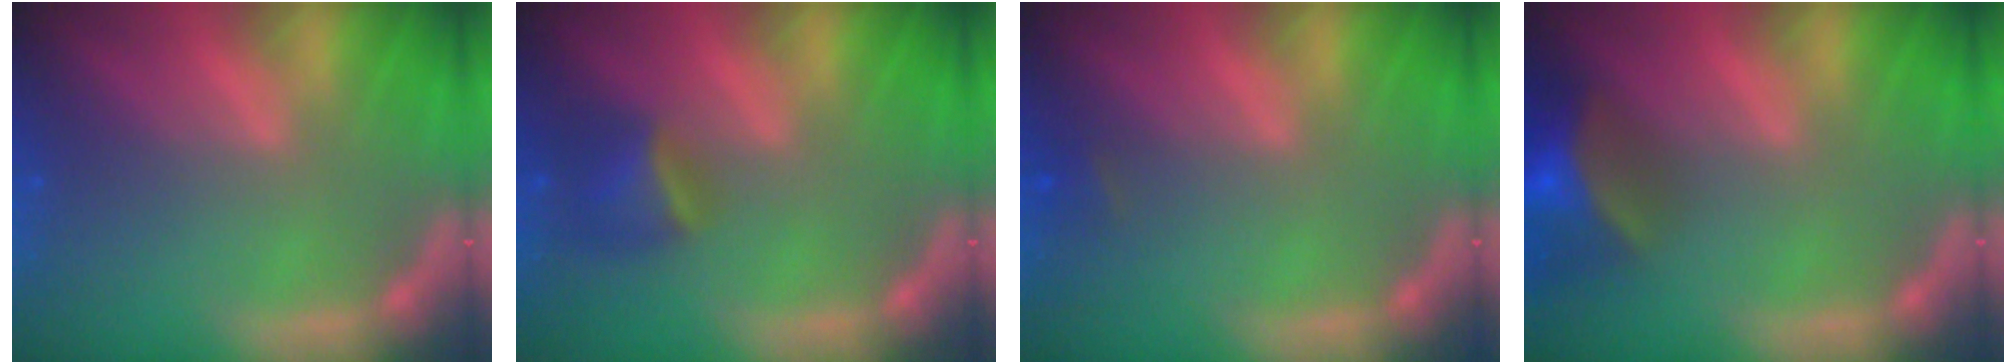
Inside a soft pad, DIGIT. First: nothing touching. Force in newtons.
{"total": 2.9}
{"total": 0.9}
{"total": 8.0}